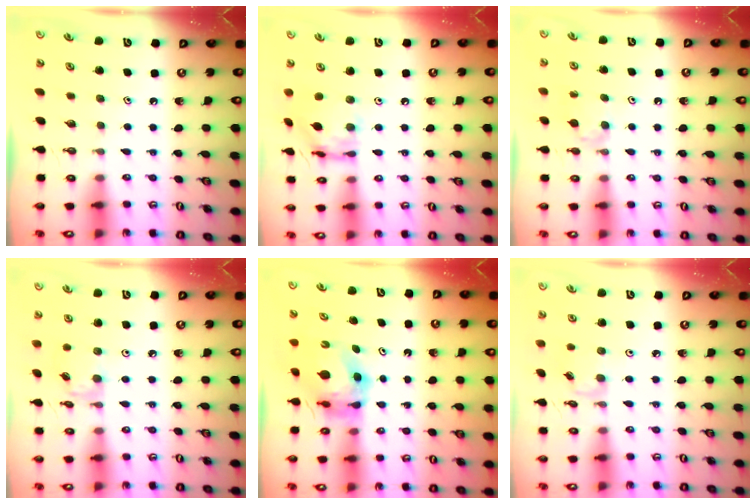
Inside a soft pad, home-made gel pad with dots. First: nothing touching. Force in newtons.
{"total": 12.2, "press": 12.2, "slide": 1.1}
{"total": 5.8, "press": 5.8, "slide": 0.7}
{"total": 6.0, "press": 6.0, "slide": 0.3}
{"total": 6.4, "press": 6.4, "slide": 0.6}
{"total": 2.9, "press": 2.9, "slide": 0.1}